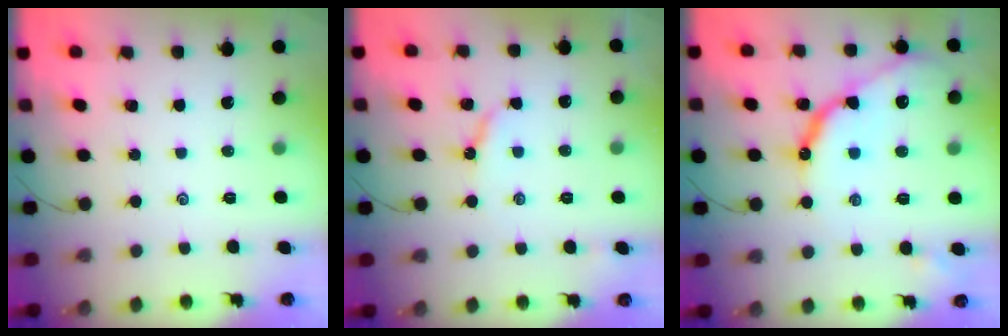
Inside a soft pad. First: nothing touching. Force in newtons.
{"total": 4.5, "press": 4.5, "slide": 0.2}
{"total": 13.5, "press": 13.5, "slide": 1.1}